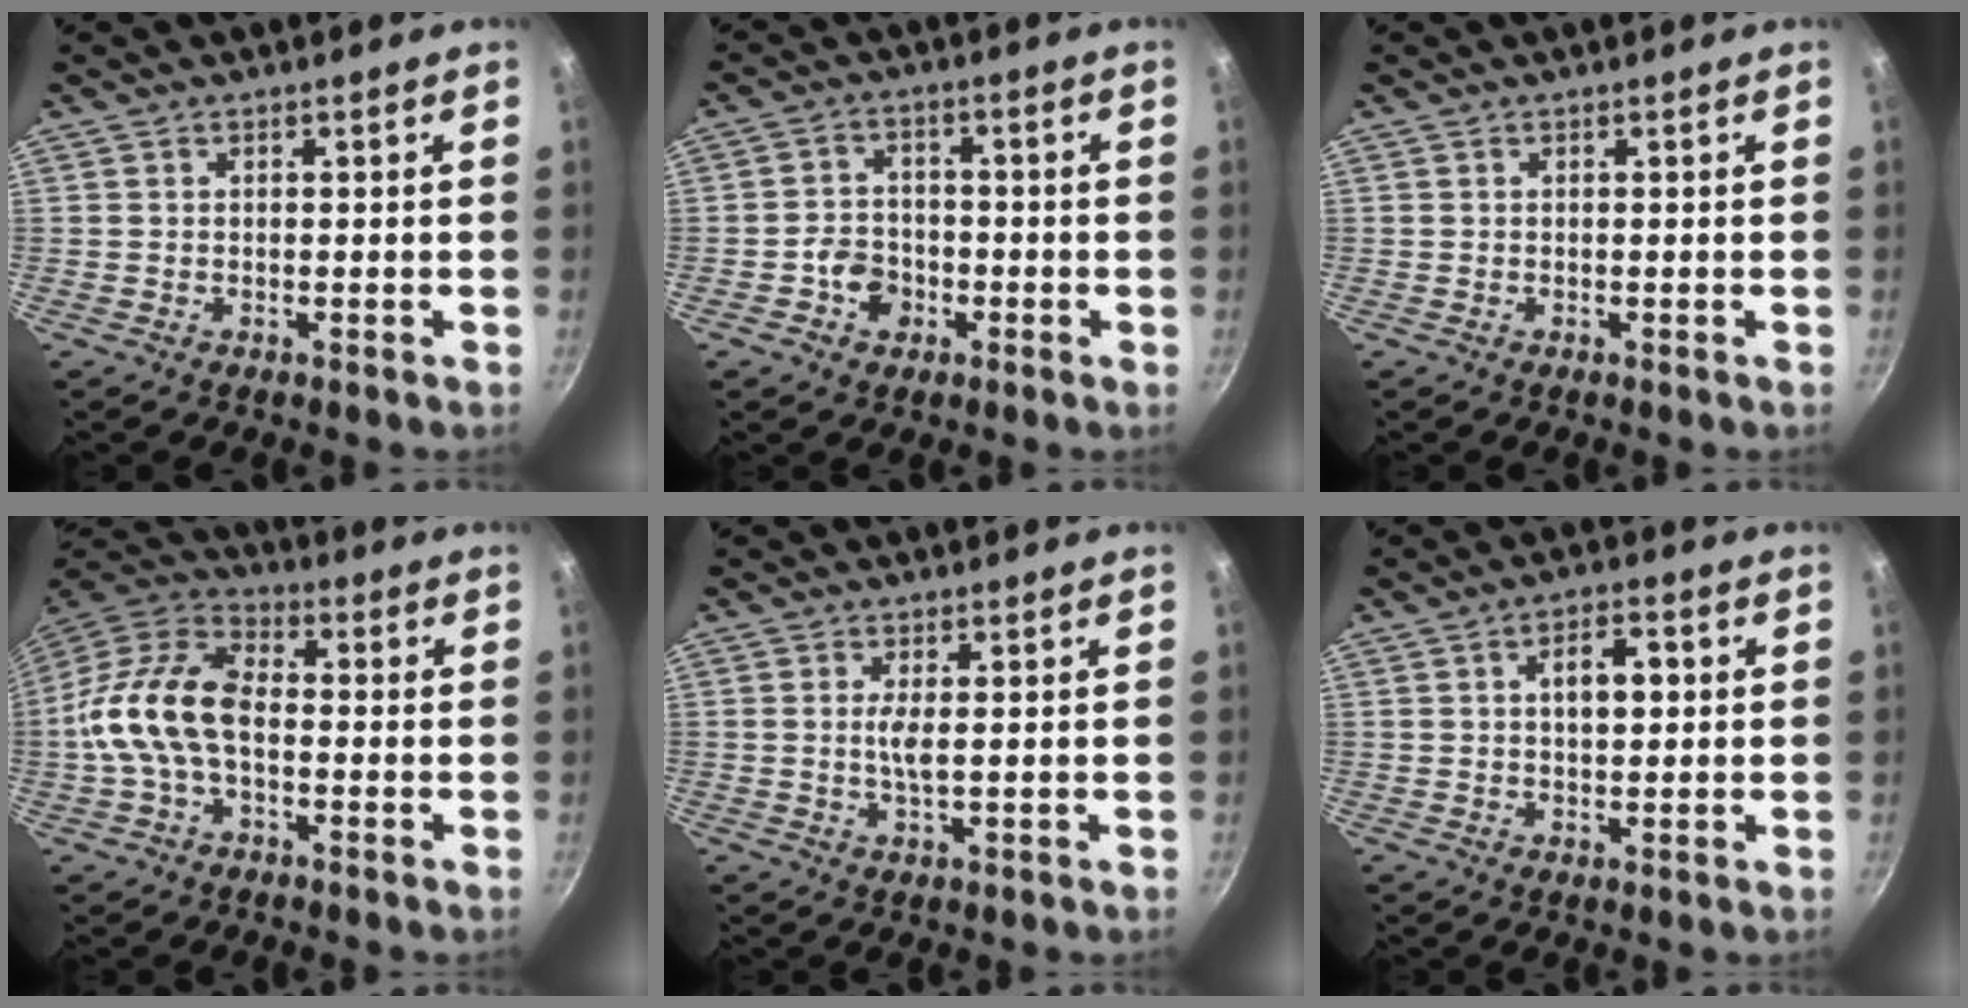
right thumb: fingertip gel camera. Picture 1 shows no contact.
{"total": 5.3, "force": [-2.1, 4.2, 2.3], "torque": [-0.022, 0.021, -0.042]}
{"total": 0.0}
{"total": 14.4, "force": [-1.8, 8.6, 11.4], "torque": [-0.205, 0.041, -0.054]}
{"total": 2.7, "force": [0.3, 0.5, 2.7], "torque": [-0.059, -0.004, 0.008]}
{"total": 5.9, "force": [1.0, 3.1, 5.0], "torque": [-0.058, 0.010, 0.013]}